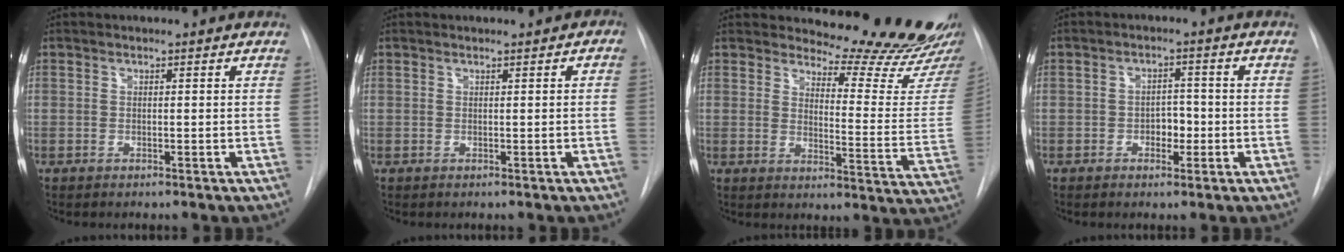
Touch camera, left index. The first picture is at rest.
{"total": 0.8, "force": [0.3, 0.4, 0.6], "torque": [-0.005, 0.008, 0.004]}
{"total": 16.6, "force": [15.9, 0.4, 4.9], "torque": [-0.061, -0.130, 0.182]}
{"total": 3.1, "force": [-0.9, 2.0, 2.1], "torque": [-0.025, 0.007, -0.013]}